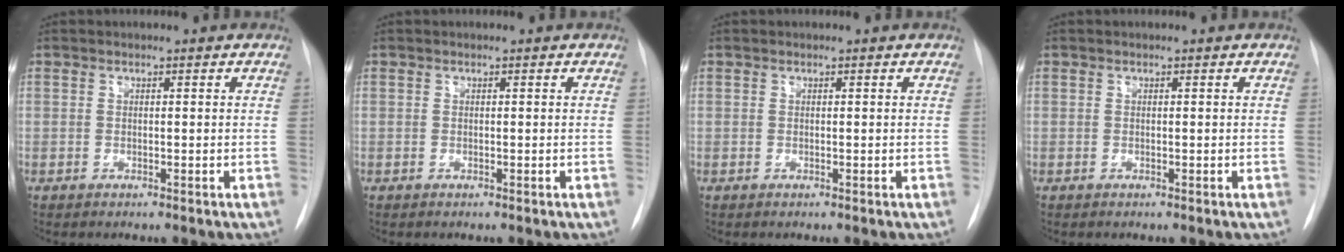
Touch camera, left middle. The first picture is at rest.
{"total": 0.0}
{"total": 0.0}
{"total": 0.0}